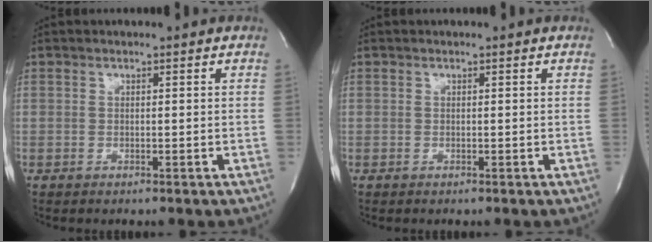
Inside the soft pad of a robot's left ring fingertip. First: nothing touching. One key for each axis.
{"total": 0.0}